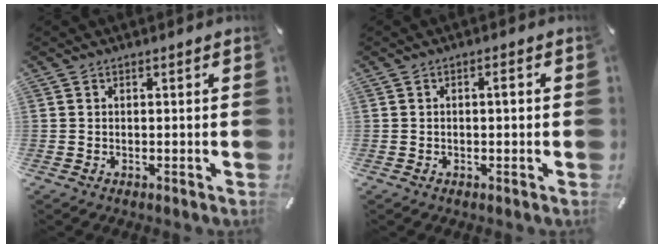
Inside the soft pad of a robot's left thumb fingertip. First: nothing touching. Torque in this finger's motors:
{"motor_torque": [-0.05, -0.24, 0.20, 0.20, 0.00]}